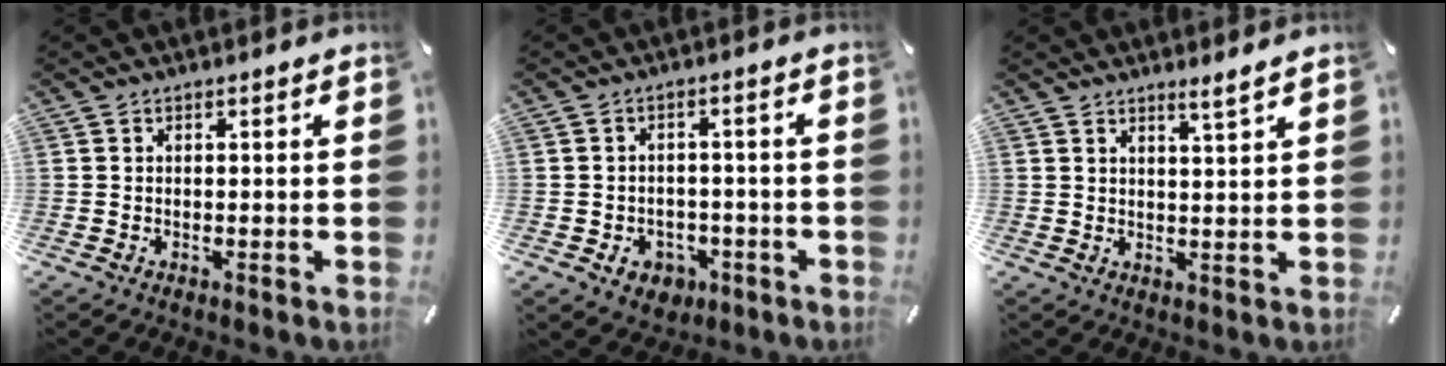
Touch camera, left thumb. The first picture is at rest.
{"total": 5.0, "force": [-2.0, 4.2, 1.8], "torque": [-0.022, 0.012, -0.034]}
{"total": 3.0, "force": [2.7, -0.5, 1.2], "torque": [-0.021, -0.020, 0.047]}